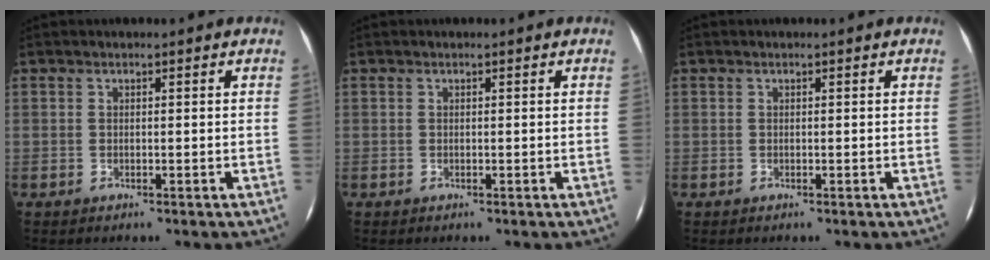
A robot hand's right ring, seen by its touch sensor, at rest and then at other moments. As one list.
[{"total": 0.0}, {"total": 0.0}]